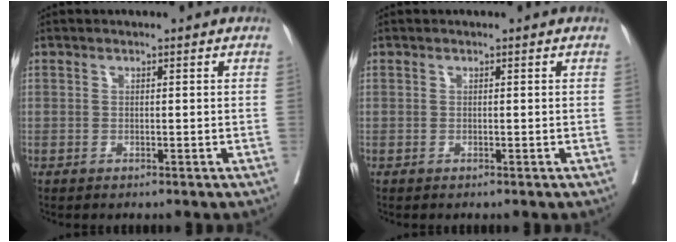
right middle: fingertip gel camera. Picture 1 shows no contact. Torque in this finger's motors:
{"motor_torque": [0.04, -0.02, 0.03, 0.00]}